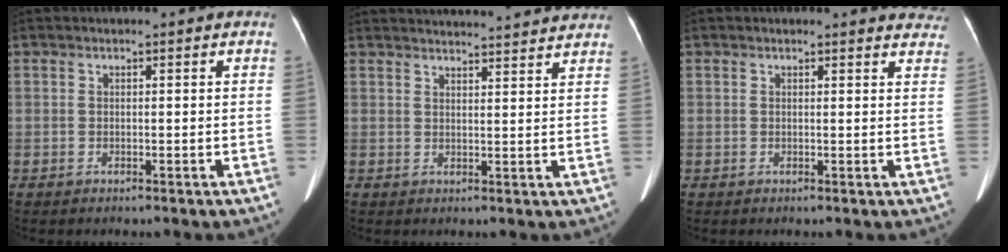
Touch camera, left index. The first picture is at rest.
{"total": 17.5, "force": [16.9, 1.1, 4.5], "torque": [-0.061, 0.015, 0.212]}
{"total": 5.8, "force": [5.7, 1.2, 0.4], "torque": [0.024, -0.022, 0.025]}